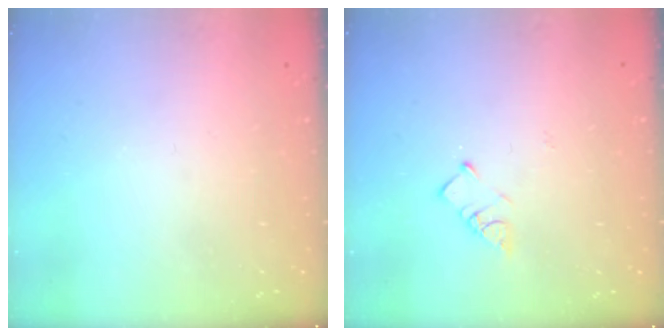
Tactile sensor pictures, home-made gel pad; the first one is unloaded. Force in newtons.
{"total": 2.9, "press": 2.9, "slide": 0.0}